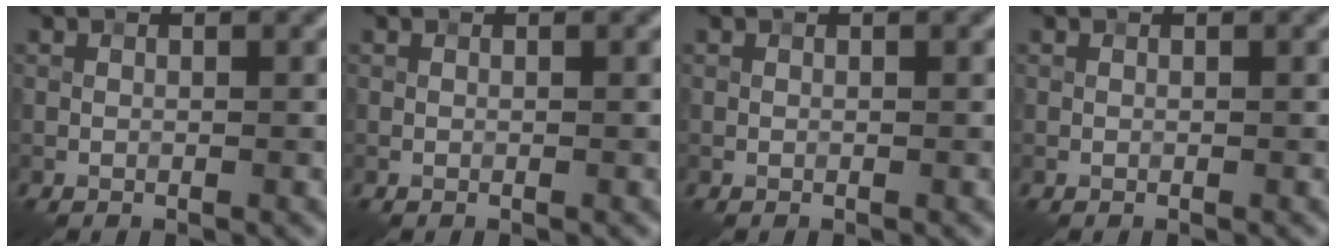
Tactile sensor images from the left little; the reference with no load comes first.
{"total": 0.0}
{"total": 0.0}
{"total": 0.0}